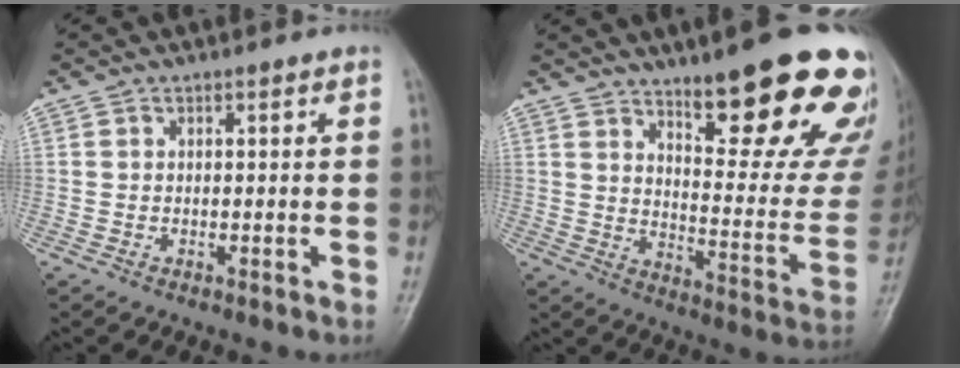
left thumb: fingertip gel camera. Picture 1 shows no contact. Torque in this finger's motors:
{"motor_torque": [2.25, 2.24, 1.56, -1.21, 0.13]}